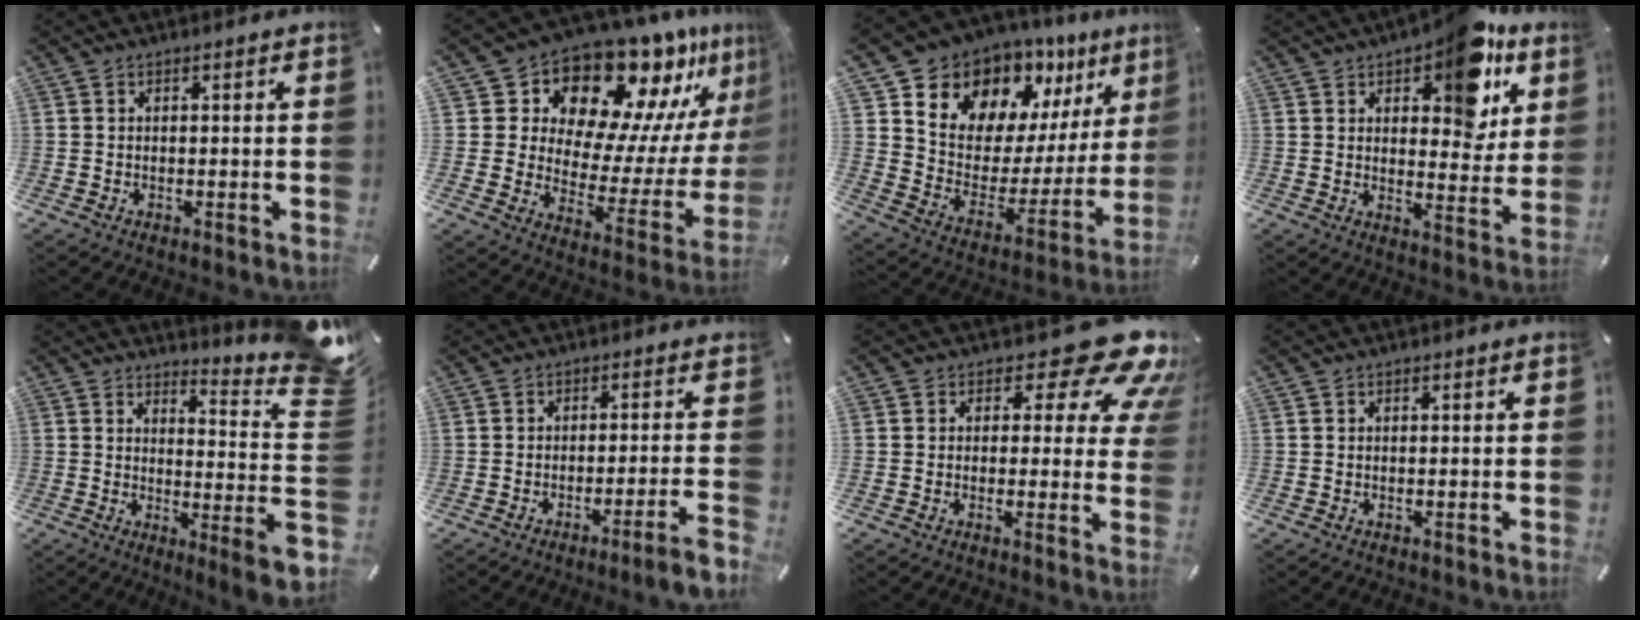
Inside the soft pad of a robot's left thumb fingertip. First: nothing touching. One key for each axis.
{"total": 15.0, "fx": 13.9, "fy": 5.2, "fz": 2.4, "tx": -0.032, "ty": -0.158, "tz": 0.228}
{"total": 11.9, "fx": 9.7, "fy": 6.7, "fz": 0.5, "tx": -0.023, "ty": -0.113, "tz": 0.172}
{"total": 14.6, "fx": 9.5, "fy": 7.1, "fz": 8.5, "tx": -0.096, "ty": -0.065, "tz": 0.159}
{"total": 13.4, "fx": 4.4, "fy": -1.2, "fz": 12.7, "tx": -0.164, "ty": -0.097, "tz": 0.054}
{"total": 6.4, "fx": -2.8, "fy": -0.4, "fz": 5.7, "tx": -0.088, "ty": -0.012, "tz": -0.046}
{"total": 14.7, "fx": 8.2, "fy": 6.7, "fz": 10.2, "tx": -0.129, "ty": -0.057, "tz": 0.136}
{"total": 0.0}